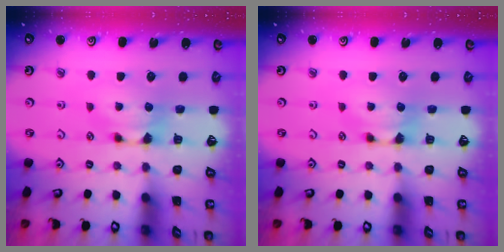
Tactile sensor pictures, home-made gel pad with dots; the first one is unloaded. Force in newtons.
{"total": 0.0}